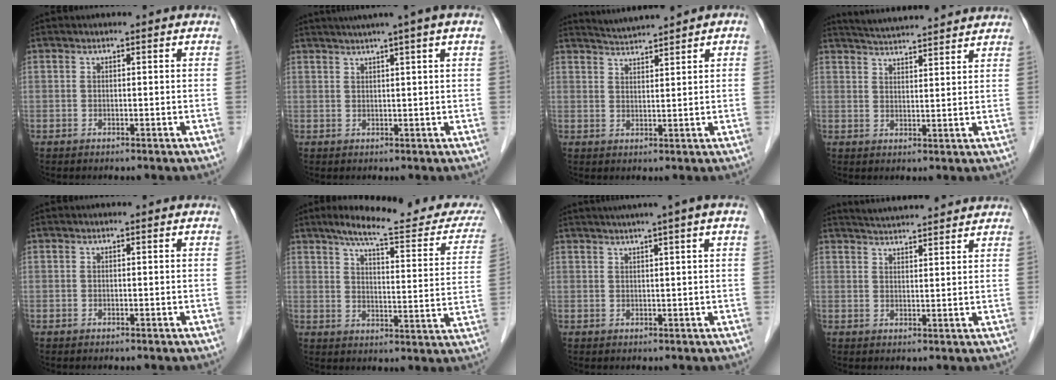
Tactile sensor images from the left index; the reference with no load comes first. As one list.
[{"total": 6.8, "force": [4.6, -1.2, 4.9], "torque": [-0.069, 0.027, 0.061]}, {"total": 3.2, "force": [3.0, -0.8, 0.4], "torque": [-0.012, 0.009, 0.061]}, {"total": 11.1, "force": [10.5, 0.2, 3.6], "torque": [-0.066, 0.026, 0.146]}, {"total": 0.0}, {"total": 20.0, "force": [16.9, 3.3, 10.1], "torque": [-0.123, -0.019, 0.205]}, {"total": 6.5, "force": [4.4, -1.2, 4.6], "torque": [-0.064, 0.025, 0.058]}, {"total": 9.0, "force": [8.6, 0.2, 2.7], "torque": [-0.048, 0.026, 0.119]}]